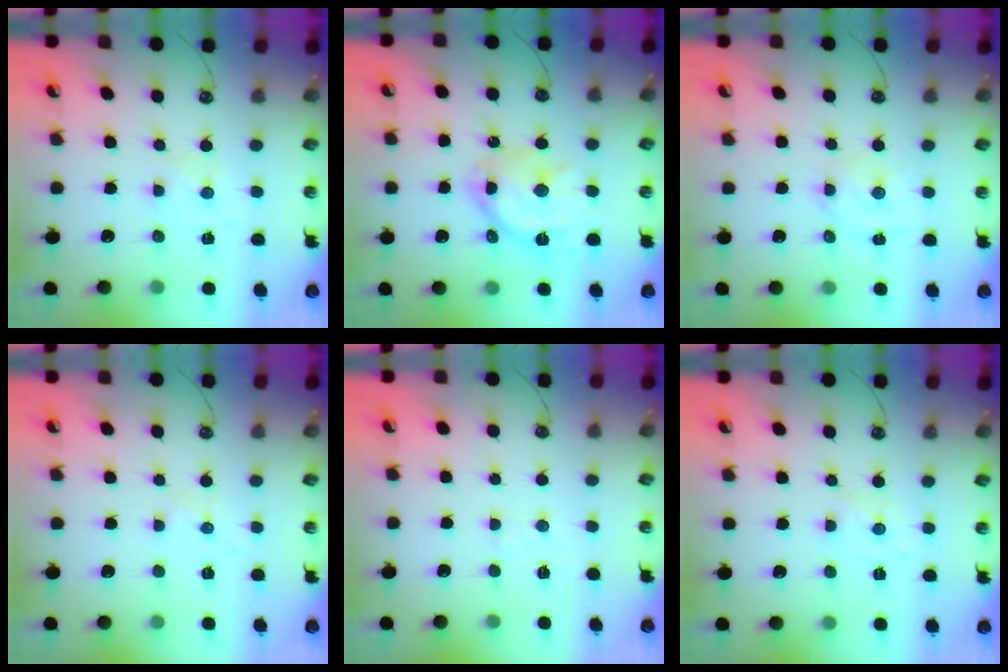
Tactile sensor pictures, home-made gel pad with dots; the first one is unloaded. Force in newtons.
{"total": 15.9, "press": 15.9, "slide": 1.6}
{"total": 3.4, "press": 3.4, "slide": 0.4}
{"total": 2.7, "press": 2.7, "slide": 0.4}
{"total": 2.5, "press": 2.5, "slide": 0.4}
{"total": 1.7, "press": 1.6, "slide": 0.2}